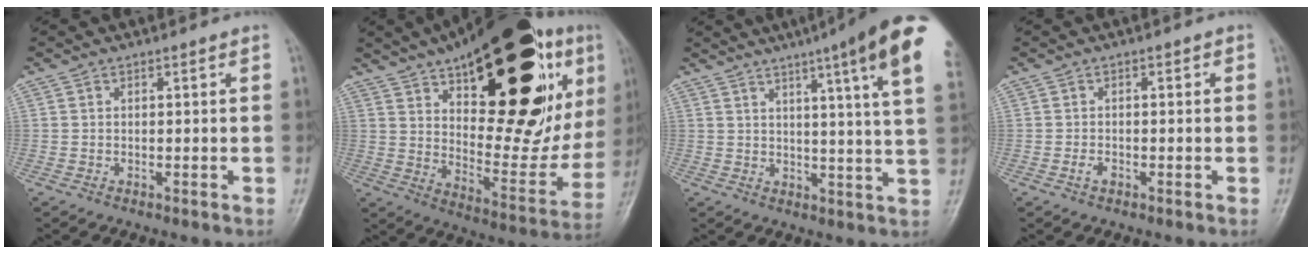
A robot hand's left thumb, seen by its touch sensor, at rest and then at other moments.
{"total": 37.6, "force": [15.6, 16.0, 30.3], "torque": [-0.381, -0.005, 0.251]}
{"total": 18.6, "force": [10.3, 0.9, 15.5], "torque": [-0.199, -0.036, 0.115]}
{"total": 1.5, "force": [-0.8, 1.1, 0.8], "torque": [-0.009, 0.005, -0.014]}